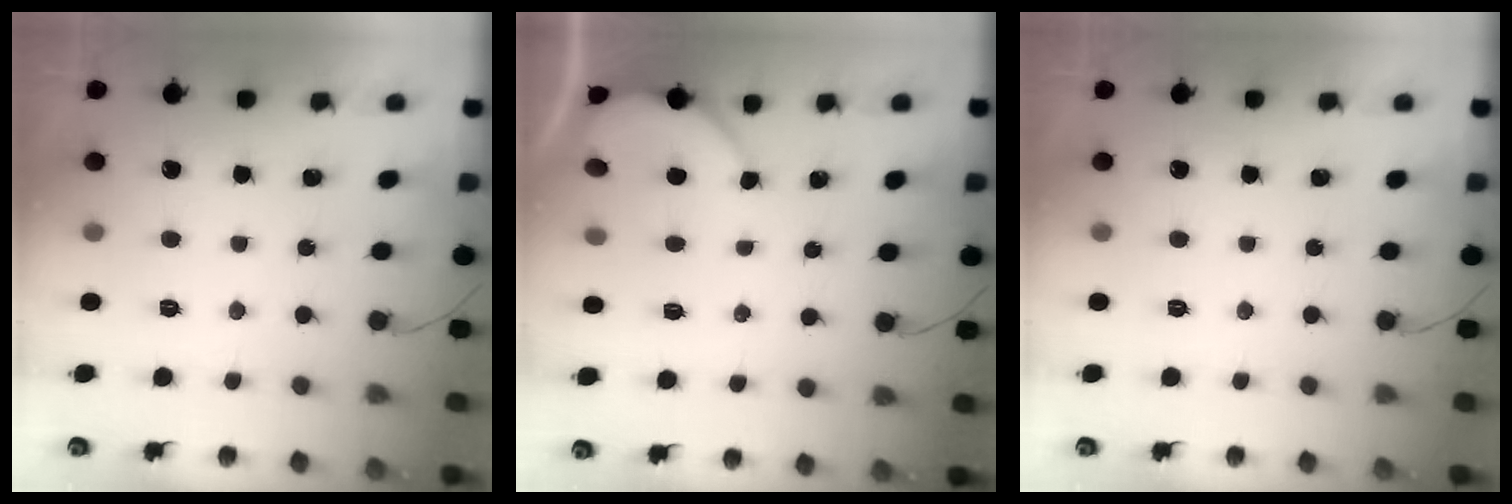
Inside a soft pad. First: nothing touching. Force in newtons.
{"total": 2.5, "press": 2.5, "slide": 0.3}
{"total": 0.0}